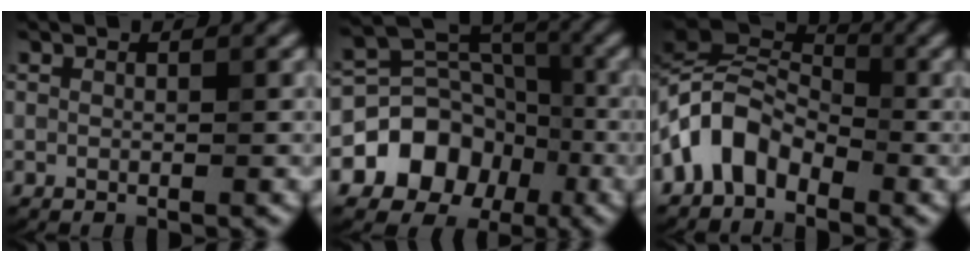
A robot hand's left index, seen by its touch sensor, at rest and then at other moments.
{"total": 8.3, "force": [-3.5, 6.6, 3.7], "torque": [-0.054, 0.020, -0.073]}
{"total": 5.9, "force": [-3.0, 3.6, 3.6], "torque": [-0.068, 0.012, -0.072]}